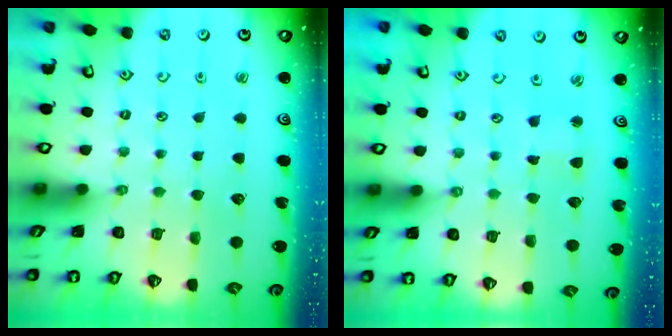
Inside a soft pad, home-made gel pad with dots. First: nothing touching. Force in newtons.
{"total": 1.8, "press": 1.8, "slide": 0.4}